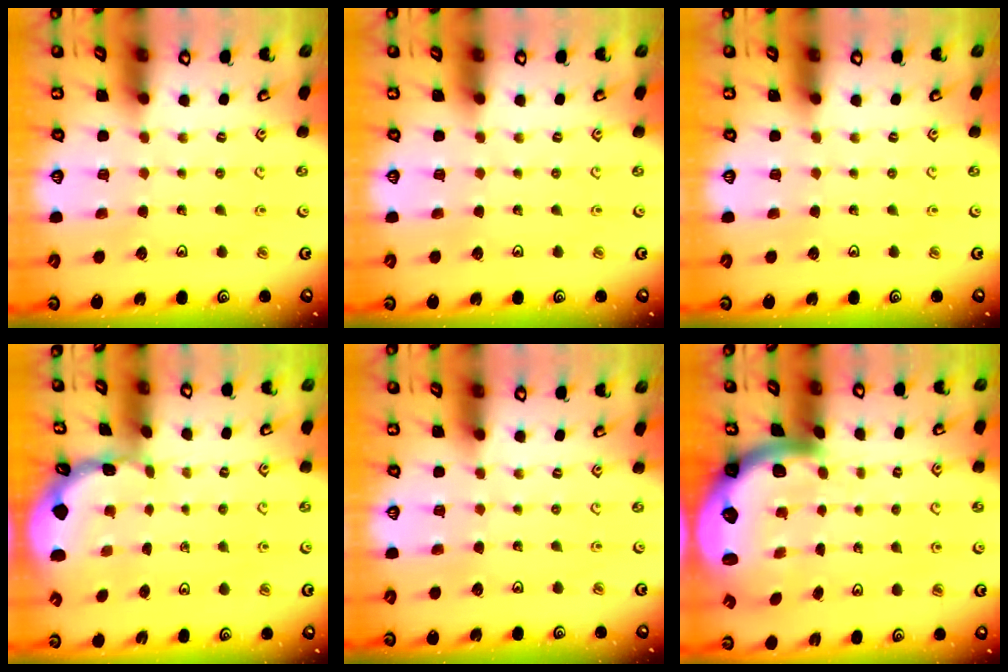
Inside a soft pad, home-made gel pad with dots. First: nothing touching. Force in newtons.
{"total": 0.0}
{"total": 0.0}
{"total": 1.1, "press": 1.0, "slide": 0.1}
{"total": 0.0}
{"total": 4.6, "press": 4.5, "slide": 1.1}